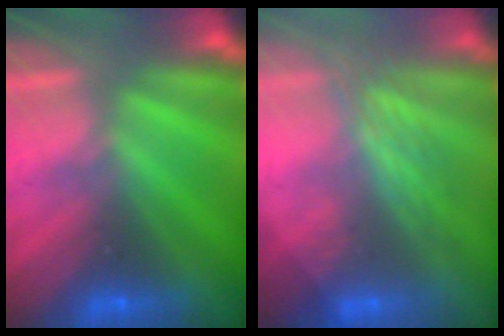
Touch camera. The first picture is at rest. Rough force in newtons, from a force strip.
{"total": 2.8}